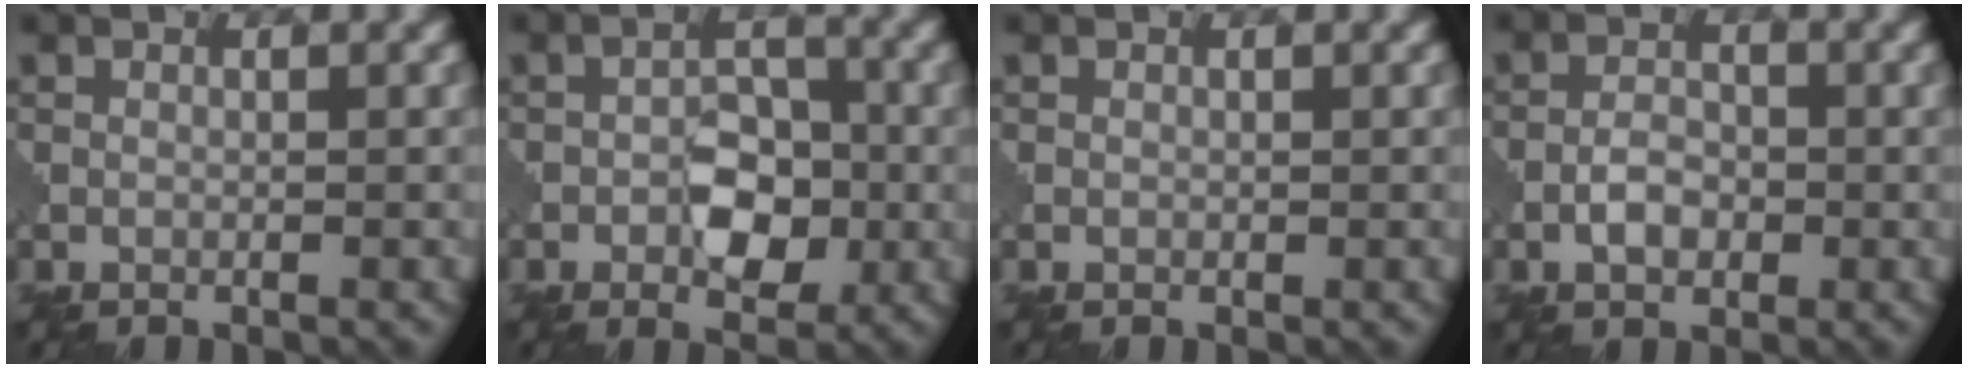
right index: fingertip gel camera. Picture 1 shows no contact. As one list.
[{"total": 3.8, "force": [-0.7, 2.4, 2.8], "torque": [-0.037, 0.006, -0.005]}, {"total": 0.0}, {"total": 1.9, "force": [-0.4, 1.3, 1.3], "torque": [-0.022, 0.006, -0.006]}]